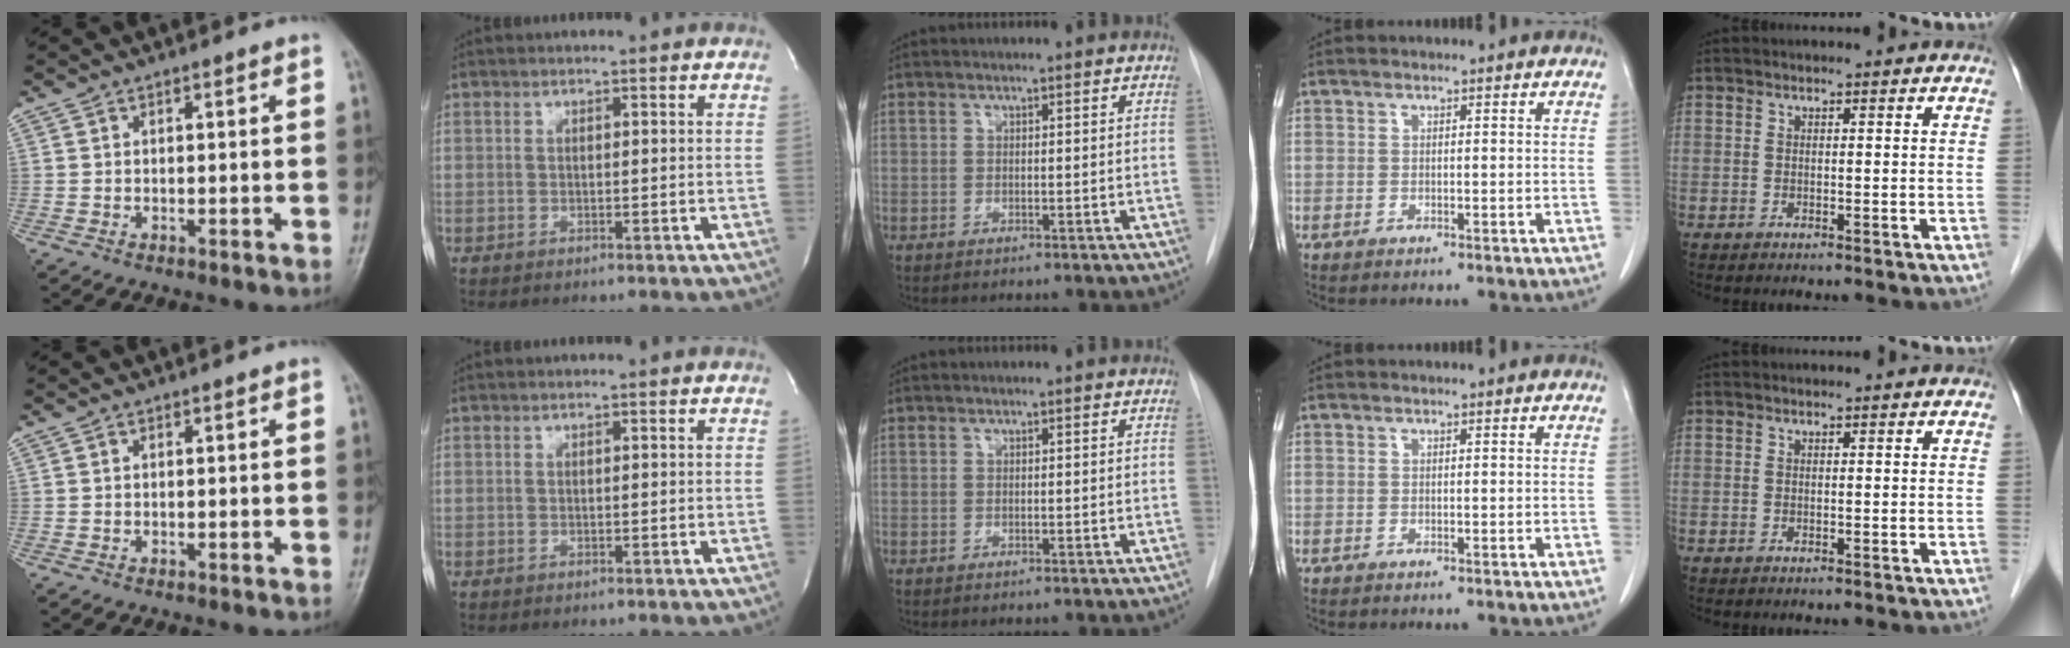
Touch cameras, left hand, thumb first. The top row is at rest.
{}